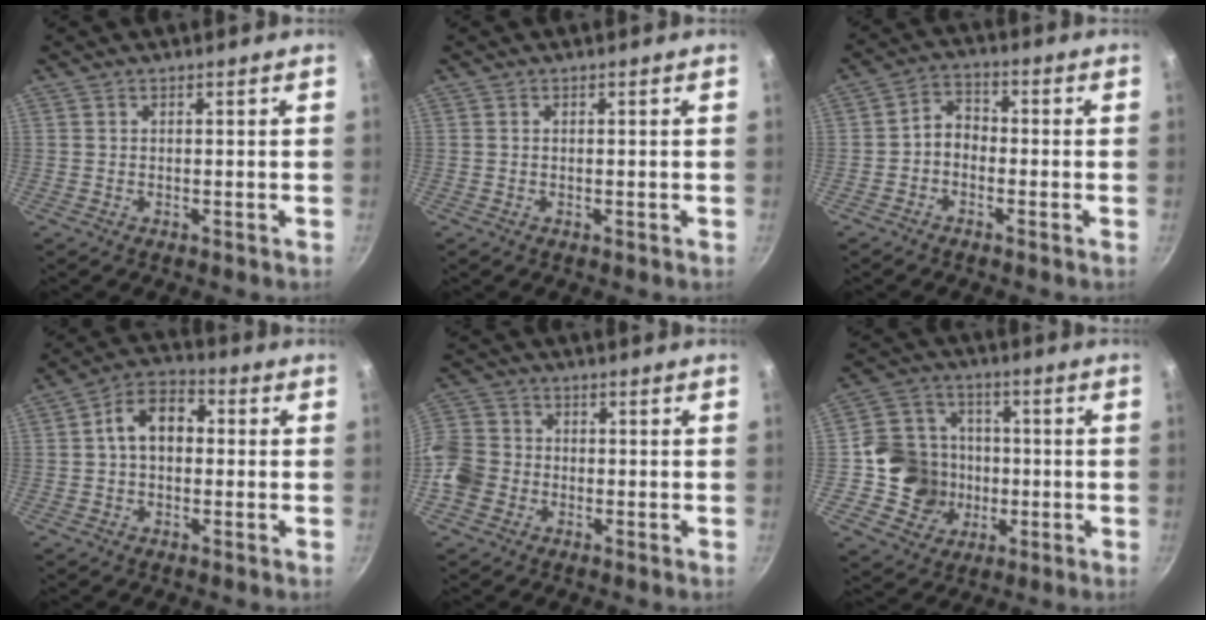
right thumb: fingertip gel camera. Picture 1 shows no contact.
{"total": 0.0}
{"total": 4.4, "force": [-1.4, 3.3, 2.6], "torque": [-0.032, 0.026, -0.037]}
{"total": 9.4, "force": [0.7, 6.4, 6.8], "torque": [-0.079, 0.031, -0.003]}
{"total": 9.5, "force": [-2.8, 8.1, 4.2], "torque": [-0.070, 0.029, -0.072]}
{"total": 13.0, "force": [-1.7, 12.1, 4.7], "torque": [-0.051, 0.025, -0.034]}